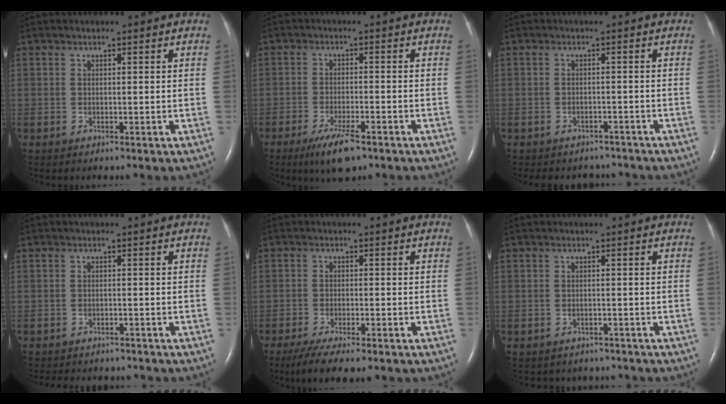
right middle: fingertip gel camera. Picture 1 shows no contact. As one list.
[{"total": 6.3, "force": [-4.1, 1.4, 4.5], "torque": [-0.089, -0.012, -0.067]}, {"total": 6.8, "force": [-6.1, 2.8, 0.8], "torque": [-0.013, 0.005, -0.069]}, {"total": 9.5, "force": [-8.5, 3.1, 2.7], "torque": [-0.051, 0.000, -0.104]}, {"total": 9.7, "force": [-7.7, 1.8, 5.7], "torque": [-0.089, -0.018, -0.115]}, {"total": 5.5, "force": [-4.9, 2.4, 0.0], "torque": [-0.003, 0.009, -0.054]}]